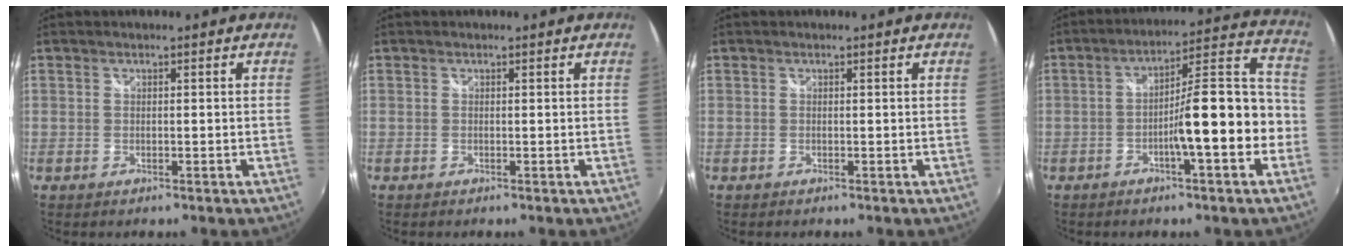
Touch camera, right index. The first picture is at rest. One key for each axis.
{"total": 0.0}
{"total": 0.0}
{"total": 13.1, "fx": -3.9, "fy": 2.1, "fz": 12.4, "tx": -0.177, "ty": 0.028, "tz": -0.059}